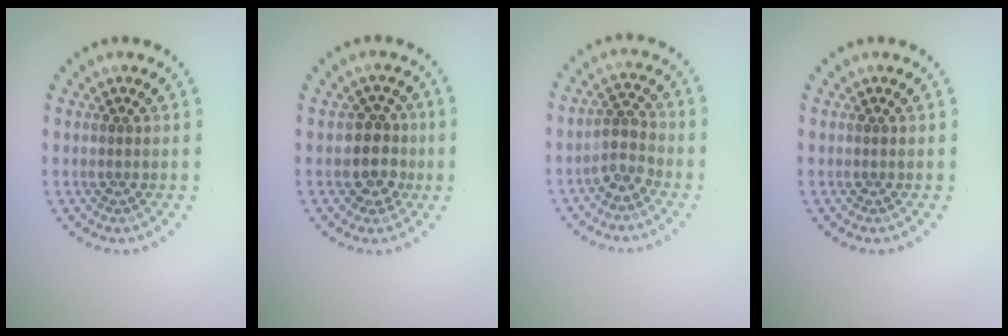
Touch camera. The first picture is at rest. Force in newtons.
{"total": 3.0, "press": 2.6, "slide": 1.4}
{"total": 2.2, "press": 1.9, "slide": 1.2}
{"total": 0.0}